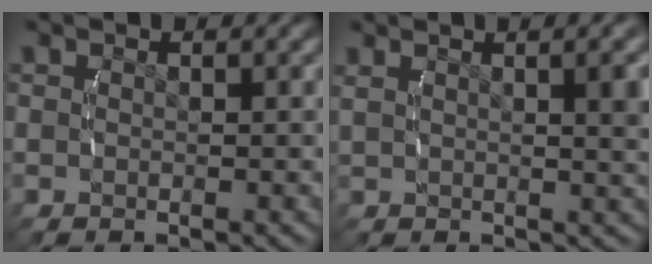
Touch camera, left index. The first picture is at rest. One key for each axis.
{"total": 5.7, "fx": 2.7, "fy": 1.7, "fz": 4.8, "tx": -0.044, "ty": 0.027, "tz": 0.038}